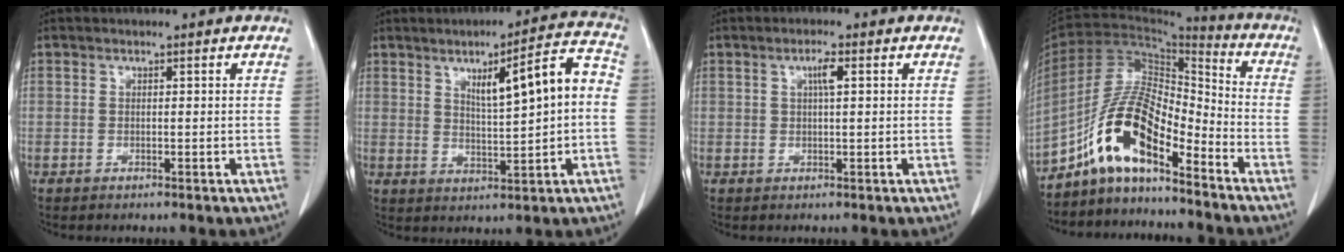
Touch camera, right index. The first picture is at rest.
{"total": 10.1, "force": [1.5, 1.3, 9.9], "torque": [-0.144, 0.021, 0.026]}
{"total": 2.2, "force": [0.8, 0.1, 2.0], "torque": [-0.040, 0.002, 0.013]}
{"total": 12.0, "force": [-7.8, 3.0, 8.6], "torque": [-0.178, 0.023, -0.143]}